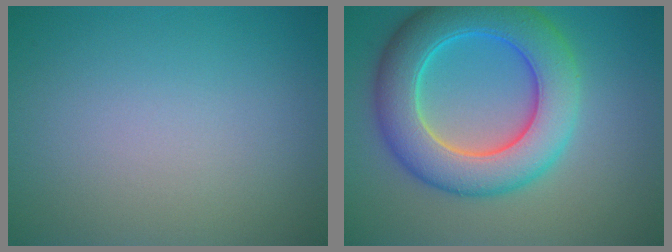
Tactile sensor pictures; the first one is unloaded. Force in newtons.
{"total": 9.0, "press": 9.0, "slide": 0.3}